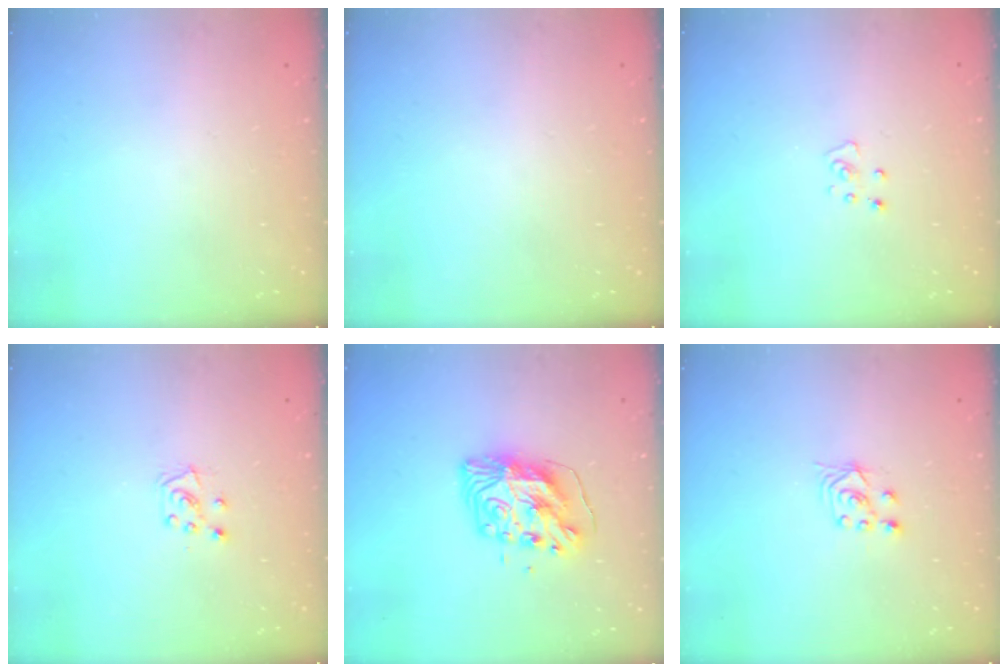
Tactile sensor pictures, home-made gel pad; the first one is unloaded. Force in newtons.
{"total": 0.0}
{"total": 2.8, "press": 2.8, "slide": 0.2}
{"total": 5.4, "press": 5.4, "slide": 0.6}
{"total": 10.5, "press": 10.4, "slide": 1.0}
{"total": 3.0, "press": 2.8, "slide": 0.9}